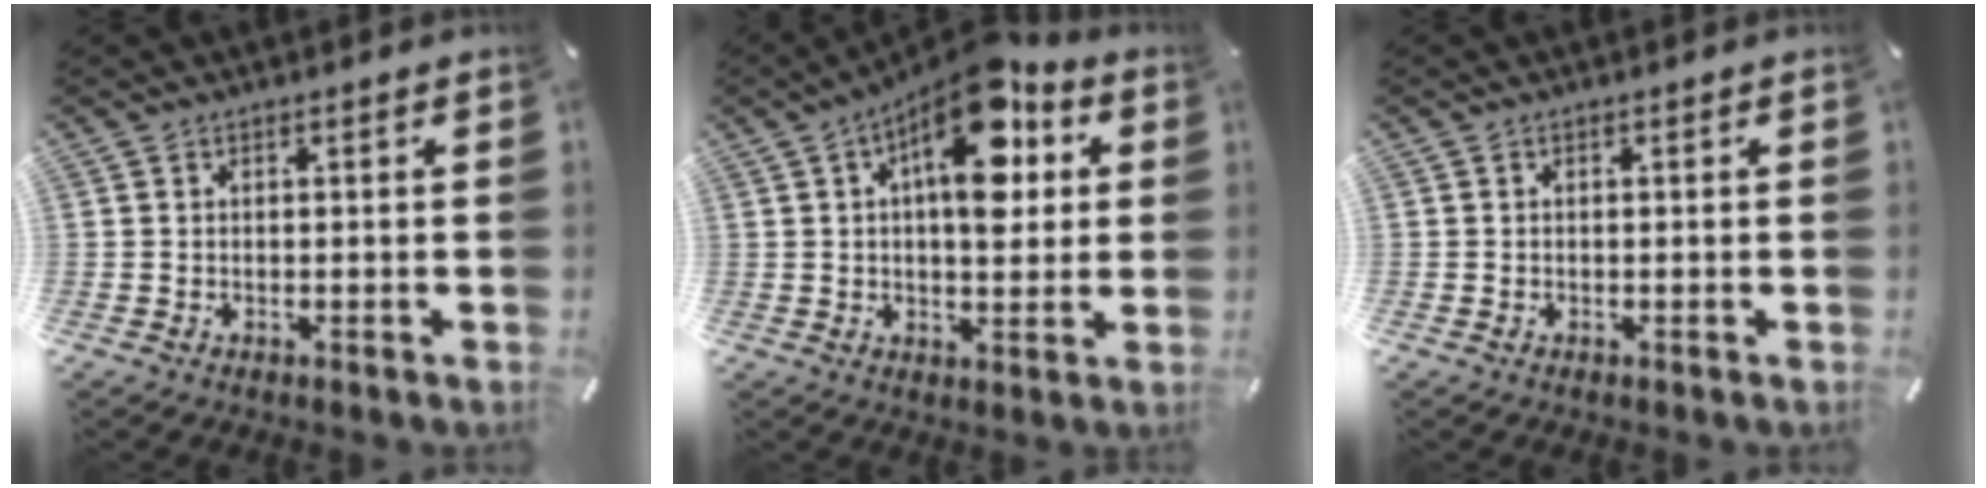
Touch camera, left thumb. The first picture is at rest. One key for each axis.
{"total": 15.2, "fx": 6.3, "fy": 6.9, "fz": 12.0, "tx": -0.175, "ty": -0.032, "tz": 0.106}
{"total": 0.0}